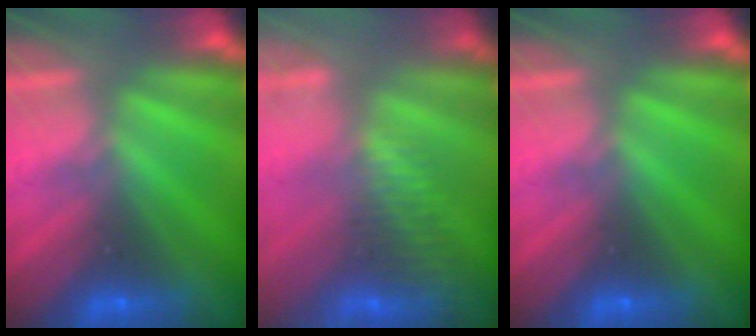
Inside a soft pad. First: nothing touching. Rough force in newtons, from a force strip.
{"total": 3.0}
{"total": 0.0}